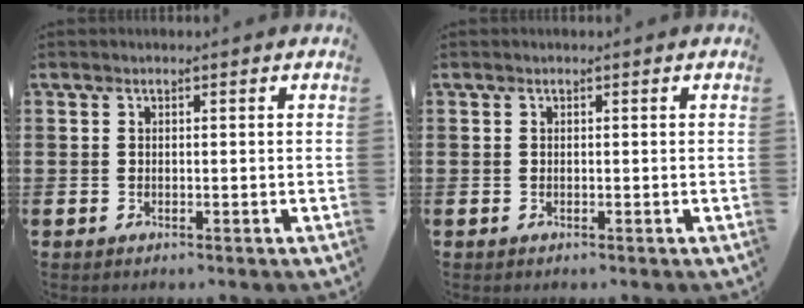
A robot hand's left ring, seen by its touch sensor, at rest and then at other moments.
{"total": 0.0}